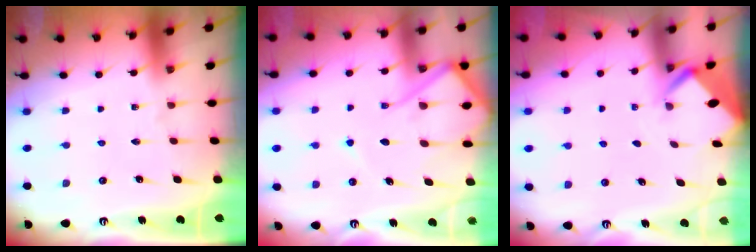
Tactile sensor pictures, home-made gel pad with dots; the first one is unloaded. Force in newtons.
{"total": 12.1, "press": 12.1, "slide": 1.0}
{"total": 2.9, "press": 2.9, "slide": 0.3}